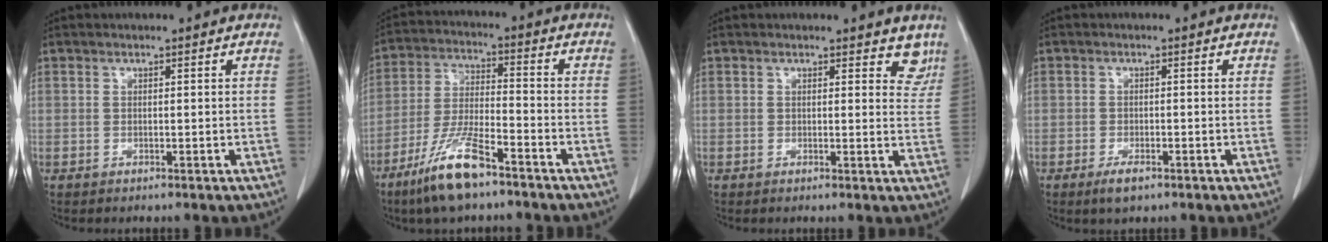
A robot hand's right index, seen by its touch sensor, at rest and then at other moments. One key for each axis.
{"total": 11.1, "fx": -7.6, "fy": 1.9, "fz": 8.0, "tx": -0.166, "ty": -0.024, "tz": -0.145}
{"total": 4.2, "fx": 3.5, "fy": 2.1, "fz": 1.1, "tx": 0.014, "ty": -0.015, "tz": 0.023}
{"total": 2.6, "fx": -1.6, "fy": 1.2, "fz": 1.6, "tx": -0.031, "ty": -0.001, "tz": -0.023}